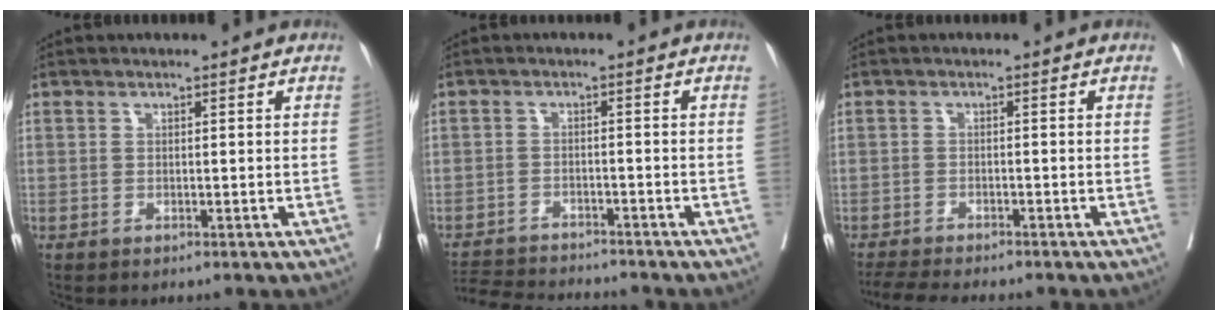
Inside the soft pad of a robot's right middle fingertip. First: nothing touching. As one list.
[{"total": 8.5, "force": [-8.3, 0.8, 1.8], "torque": [-0.031, -0.004, -0.132]}, {"total": 7.6, "force": [-6.9, 1.0, 3.1], "torque": [-0.047, -0.013, -0.108]}]